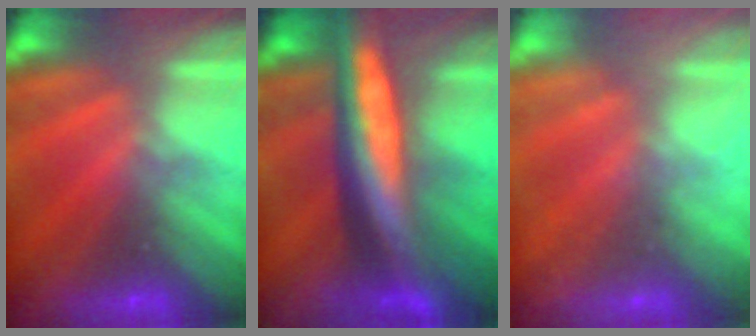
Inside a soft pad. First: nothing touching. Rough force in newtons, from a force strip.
{"total": 7.3}
{"total": 2.4}